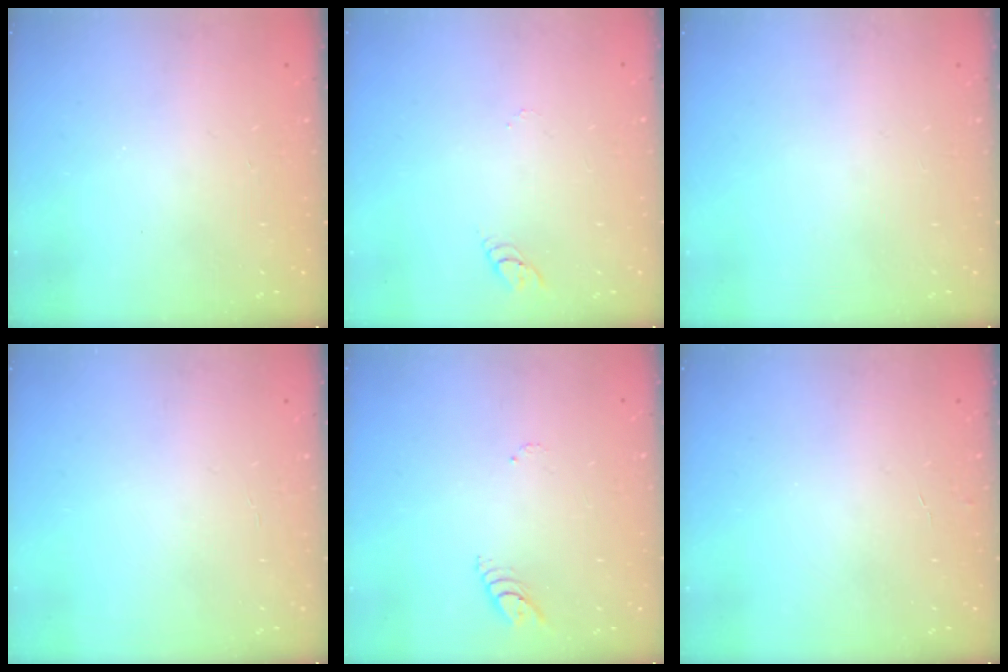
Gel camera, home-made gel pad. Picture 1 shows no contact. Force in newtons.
{"total": 3.1, "press": 3.1, "slide": 0.3}
{"total": 0.0}
{"total": 2.0, "press": 2.0, "slide": 0.2}
{"total": 3.1, "press": 3.1, "slide": 0.4}
{"total": 2.5, "press": 2.5, "slide": 0.2}